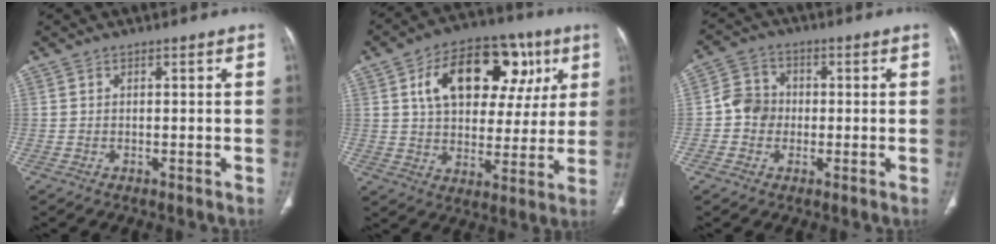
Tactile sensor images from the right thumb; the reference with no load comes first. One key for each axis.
{"total": 21.4, "fx": 7.8, "fy": 13.0, "fz": 15.1, "tx": -0.182, "ty": 0.013, "tz": 0.118}
{"total": 5.7, "fx": -0.7, "fy": 5.3, "fz": 2.1, "tx": -0.014, "ty": 0.015, "tz": -0.023}